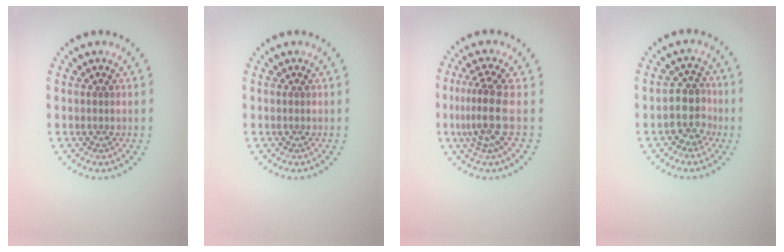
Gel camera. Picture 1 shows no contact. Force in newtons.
{"total": 0.0}
{"total": 3.4, "press": 2.4, "slide": 2.4}
{"total": 2.9, "press": 2.4, "slide": 1.5}